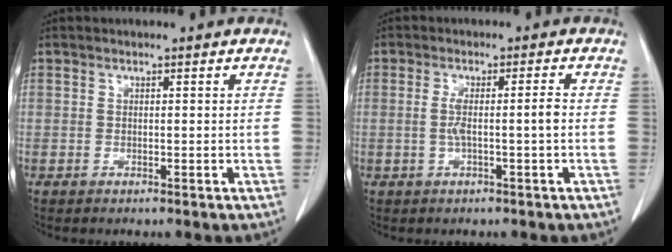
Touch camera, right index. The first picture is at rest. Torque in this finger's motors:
{"motor_torque": [0.34, -0.13, 0.05, 0.06]}